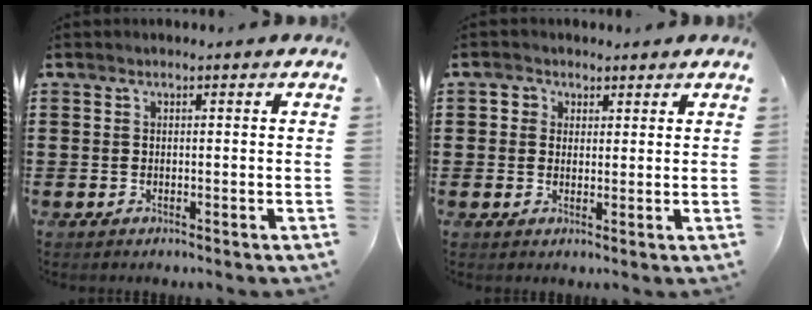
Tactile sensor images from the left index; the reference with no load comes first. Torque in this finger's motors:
{"motor_torque": [0.13, -0.14, 0.26, 0.01]}